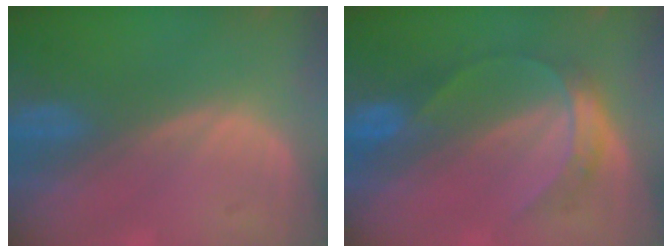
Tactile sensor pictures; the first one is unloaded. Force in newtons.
{"total": 4.9, "press": 4.9, "slide": 0.2}